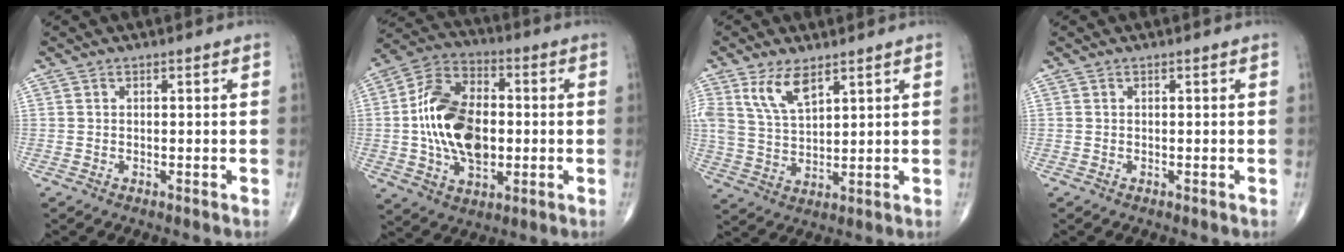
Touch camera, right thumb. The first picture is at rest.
{"total": 18.0, "force": [-0.6, 11.1, 14.2], "torque": [-0.242, 0.020, -0.011]}
{"total": 7.6, "force": [4.4, 3.2, 5.2], "torque": [-0.097, -0.019, 0.094]}
{"total": 0.0}